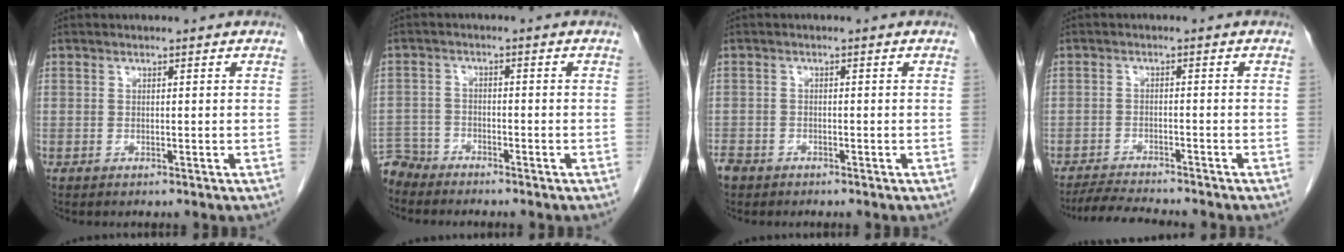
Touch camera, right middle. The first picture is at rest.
{"total": 4.7, "force": [-4.5, 1.1, -0.6], "torque": [0.018, -0.008, -0.088]}
{"total": 2.7, "force": [-2.2, 1.5, 0.5], "torque": [-0.012, 0.000, -0.039]}
{"total": 6.4, "force": [-6.0, 0.1, 2.1], "torque": [-0.036, -0.018, -0.100]}